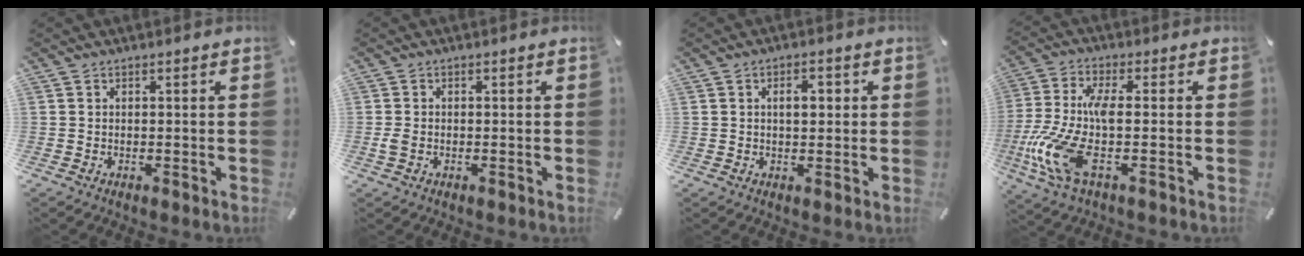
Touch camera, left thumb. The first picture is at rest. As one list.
[{"total": 1.7, "force": [-0.4, 1.2, 1.2], "torque": [-0.022, 0.002, -0.007]}, {"total": 3.9, "force": [0.7, 2.3, 3.1], "torque": [-0.041, 0.003, 0.002]}, {"total": 12.2, "force": [-2.0, 3.6, 11.4], "torque": [-0.269, -0.020, -0.047]}]